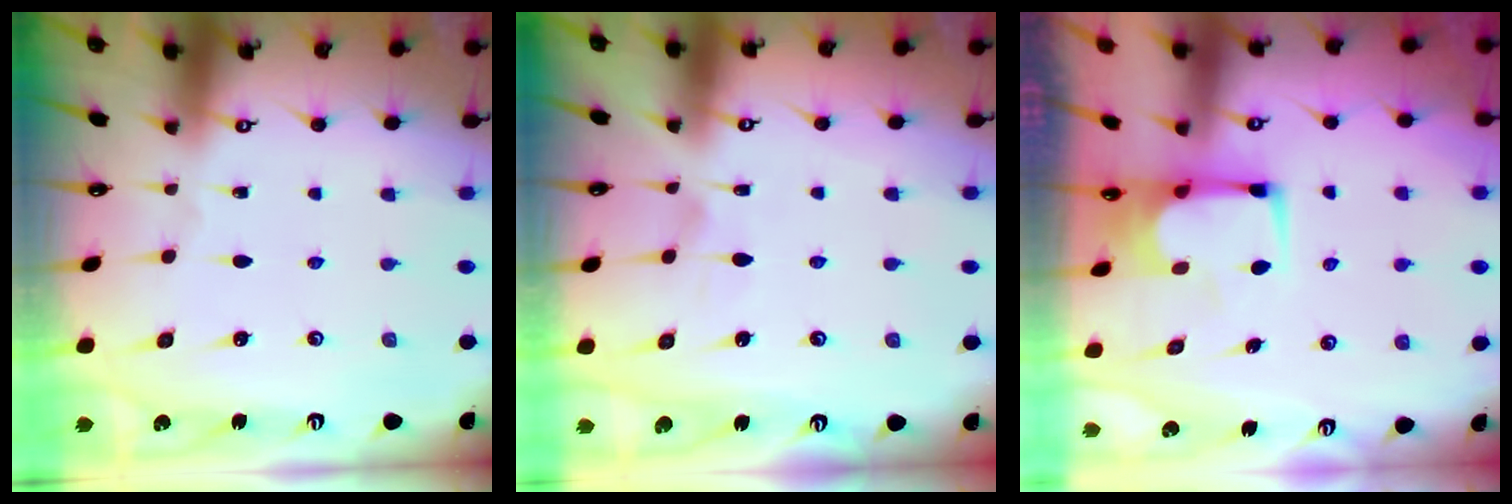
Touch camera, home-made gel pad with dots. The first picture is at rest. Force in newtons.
{"total": 3.8, "press": 3.8, "slide": 0.4}
{"total": 2.9, "press": 2.9, "slide": 0.2}